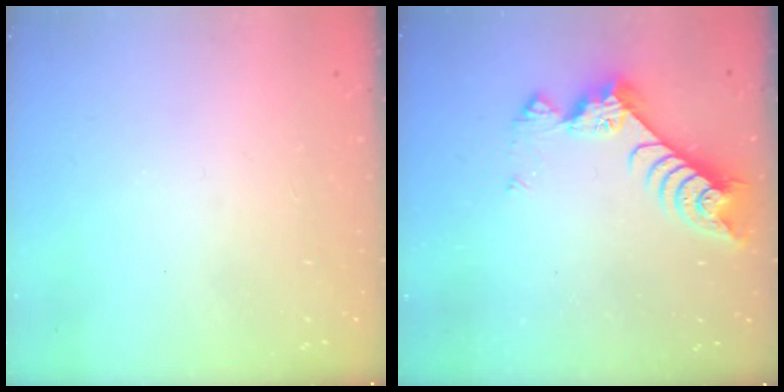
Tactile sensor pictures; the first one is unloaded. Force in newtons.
{"total": 7.4, "press": 7.3, "slide": 1.0}